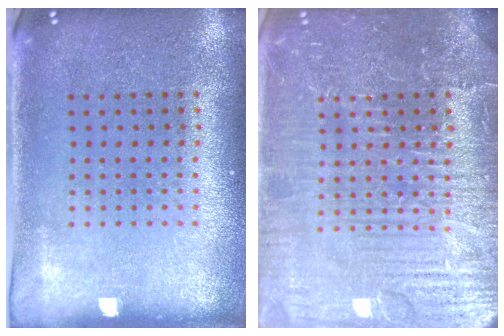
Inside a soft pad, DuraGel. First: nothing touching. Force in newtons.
{"total": 5.7, "press": 5.6, "slide": 0.7}